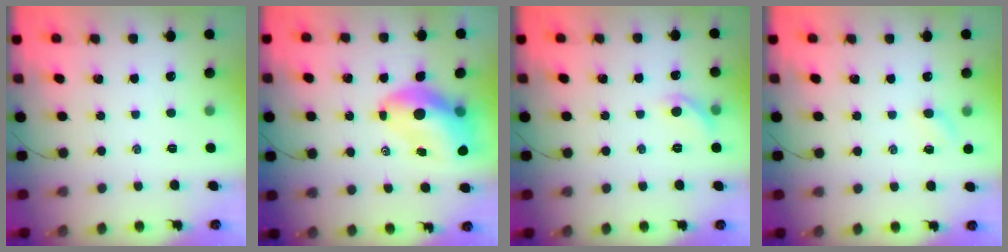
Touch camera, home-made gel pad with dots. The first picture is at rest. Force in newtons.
{"total": 11.7, "press": 11.2, "slide": 3.4}
{"total": 7.0, "press": 6.9, "slide": 1.2}
{"total": 3.6, "press": 3.4, "slide": 1.2}